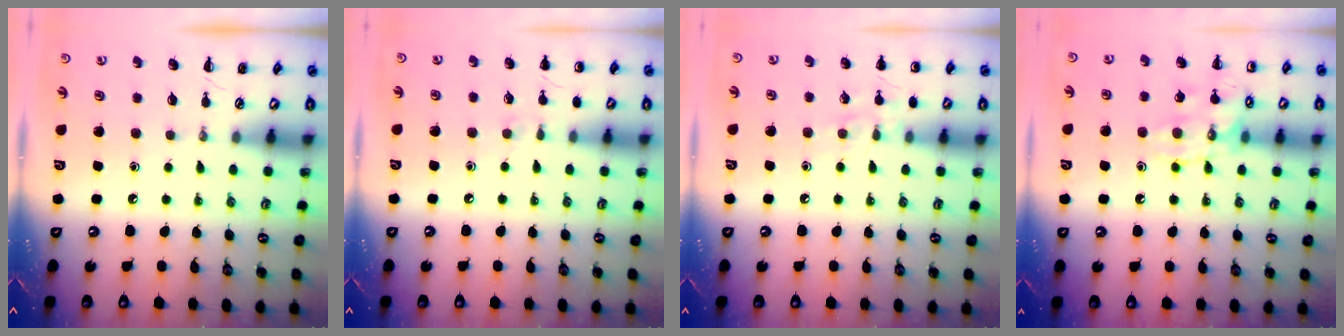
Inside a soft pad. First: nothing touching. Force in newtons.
{"total": 5.6, "press": 5.3, "slide": 1.7}
{"total": 7.0, "press": 6.8, "slide": 1.6}
{"total": 12.2, "press": 12.2, "slide": 0.8}